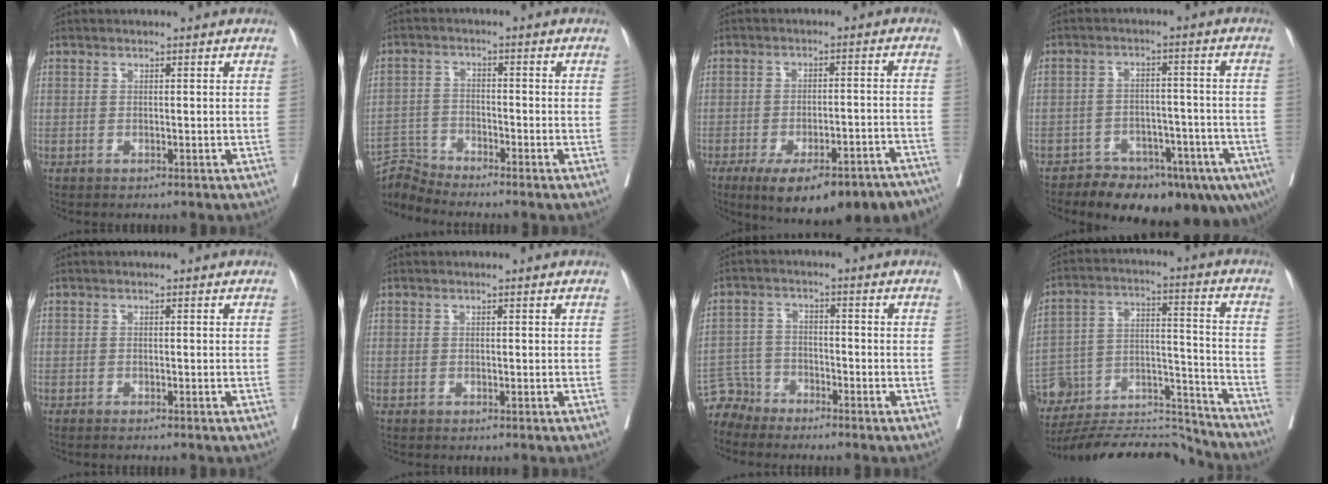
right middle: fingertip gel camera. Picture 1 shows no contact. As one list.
[{"total": 5.1, "force": [-4.7, -1.4, -1.2], "torque": [0.017, -0.005, -0.092]}, {"total": 19.3, "force": [-15.2, 4.9, 10.9], "torque": [-0.113, 0.006, -0.200]}, {"total": 15.7, "force": [-10.4, 7.0, 9.5], "torque": [-0.091, 0.020, -0.137]}, {"total": 1.5, "force": [-1.3, -0.1, 0.7], "torque": [-0.007, 0.002, -0.017]}, {"total": 0.0}, {"total": 4.0, "force": [-3.6, 1.3, -1.2], "torque": [0.026, 0.003, -0.072]}, {"total": 20.3, "force": [-19.8, 2.8, 3.6], "torque": [-0.081, 0.043, -0.306]}]